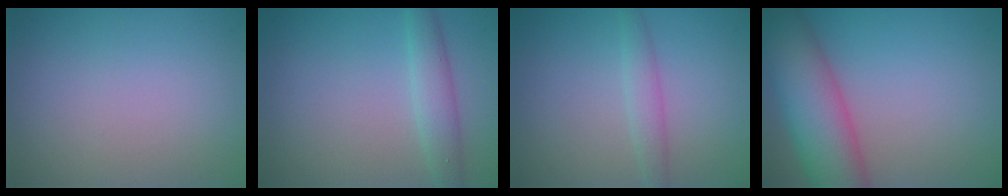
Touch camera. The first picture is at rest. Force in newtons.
{"total": 2.6, "press": 2.6, "slide": 0.1}
{"total": 1.8, "press": 1.8, "slide": 0.1}
{"total": 9.0, "press": 9.0, "slide": 0.5}